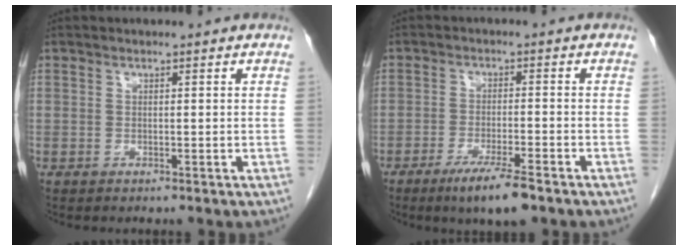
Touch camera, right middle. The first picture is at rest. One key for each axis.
{"total": 6.8, "fx": -4.6, "fy": 0.4, "fz": 5.1, "tx": -0.094, "ty": -0.016, "tz": -0.077}